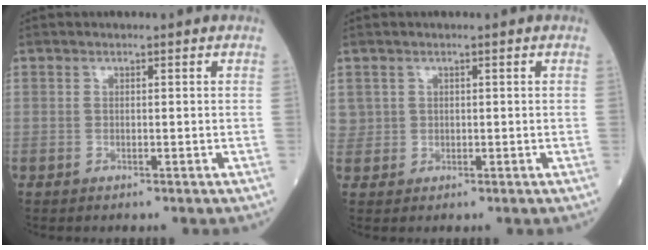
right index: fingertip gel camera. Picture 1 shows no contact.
{"total": 1.8, "force": [0.7, 1.6, 0.0], "torque": [0.014, 0.006, 0.009]}